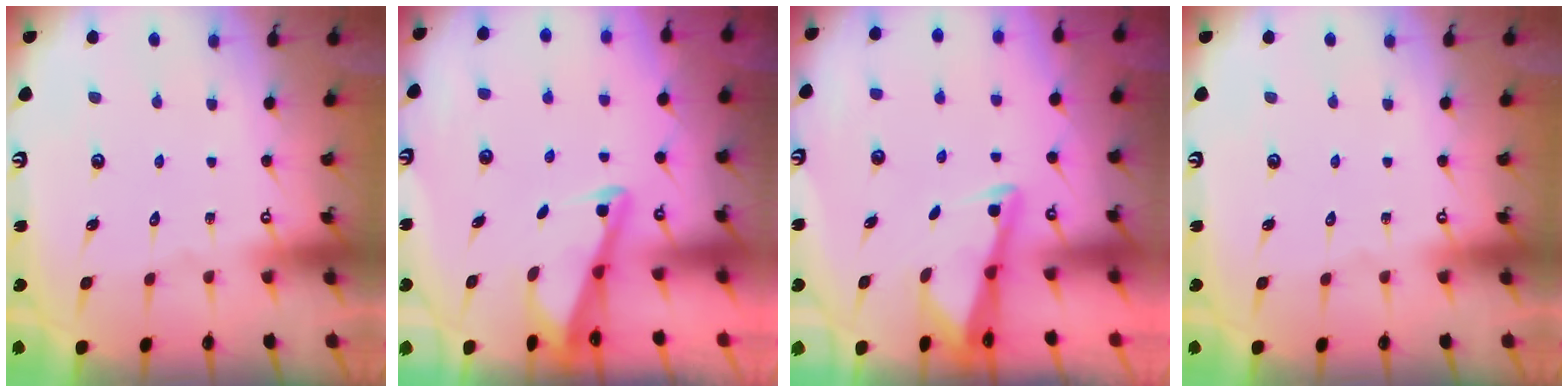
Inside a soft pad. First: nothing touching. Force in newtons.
{"total": 2.8, "press": 2.8, "slide": 0.3}
{"total": 2.8, "press": 2.8, "slide": 0.2}
{"total": 0.0}